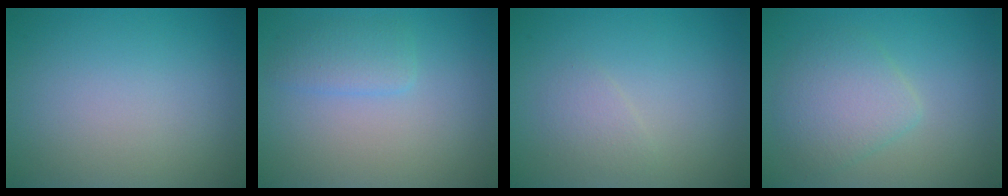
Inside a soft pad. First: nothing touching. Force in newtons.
{"total": 1.9, "press": 1.9, "slide": 0.1}
{"total": 1.3, "press": 1.3, "slide": 0.0}
{"total": 3.5, "press": 3.5, "slide": 0.1}